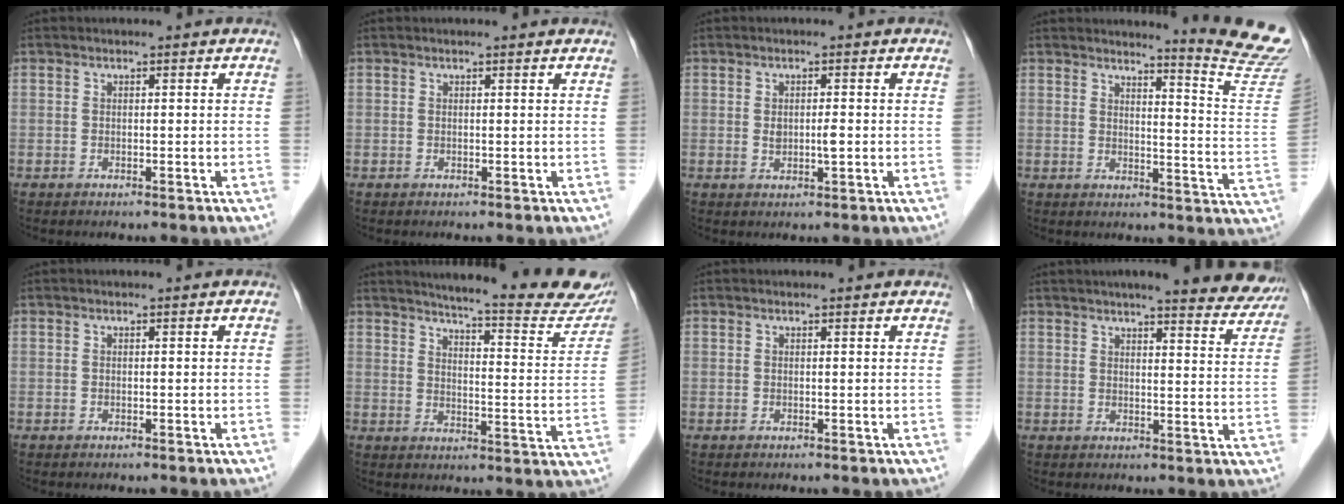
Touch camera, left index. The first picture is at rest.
{"total": 0.9, "force": [0.9, 0.0, 0.2], "torque": [-0.013, 0.000, 0.006]}
{"total": 2.1, "force": [-0.1, 0.6, 2.0], "torque": [-0.037, -0.003, 0.000]}
{"total": 12.9, "force": [12.5, -2.3, 2.2], "torque": [-0.029, -0.128, 0.126]}
{"total": 0.0}
{"total": 22.0, "force": [20.0, 1.6, 9.1], "torque": [-0.119, -0.080, 0.233]}
{"total": 1.0, "force": [1.0, 0.1, 0.2], "torque": [-0.011, 0.004, 0.008]}
{"total": 14.9, "force": [13.3, 1.9, 6.5], "torque": [-0.065, -0.013, 0.146]}